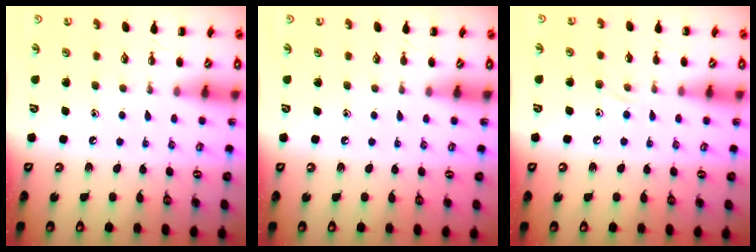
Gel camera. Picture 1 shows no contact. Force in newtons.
{"total": 0.0}
{"total": 7.5, "press": 7.1, "slide": 2.3}